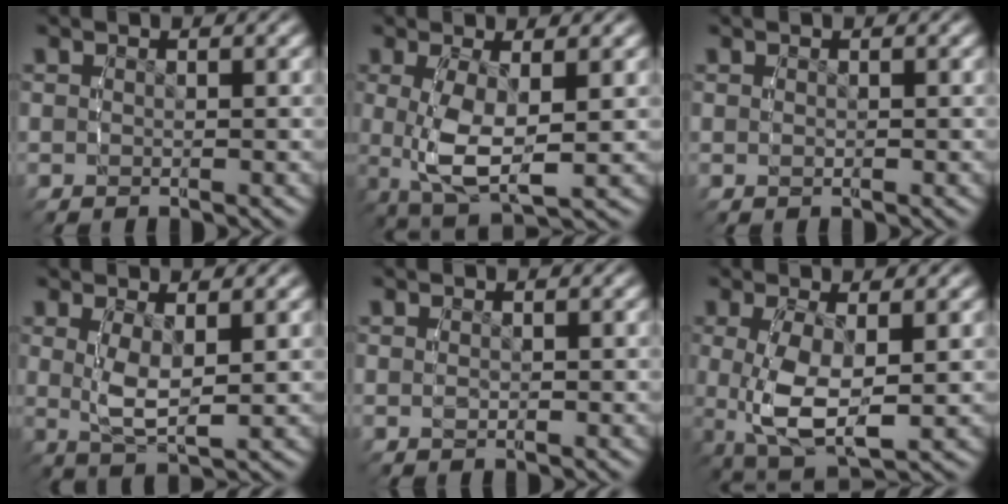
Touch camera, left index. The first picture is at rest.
{"total": 6.4, "force": [-0.7, 4.5, 4.4], "torque": [-0.109, -0.018, -0.010]}
{"total": 0.0}
{"total": 3.3, "force": [1.0, 2.3, 2.2], "torque": [-0.056, 0.002, 0.007]}
{"total": 0.0}
{"total": 6.8, "force": [-1.3, 5.0, 4.4], "torque": [-0.110, -0.022, -0.019]}